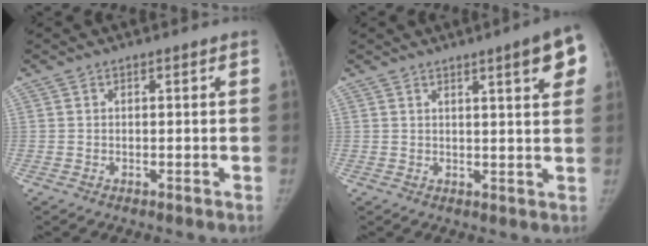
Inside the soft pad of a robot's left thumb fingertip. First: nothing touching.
{"total": 7.5, "force": [3.7, 1.2, 6.4], "torque": [-0.070, -0.011, 0.044]}